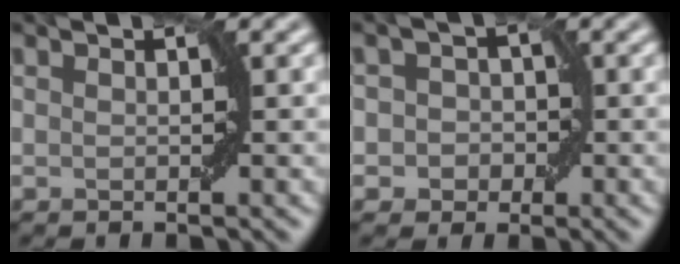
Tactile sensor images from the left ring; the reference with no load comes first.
{"total": 2.8, "force": [-0.2, 2.7, 1.0], "torque": [0.015, 0.010, -0.022]}